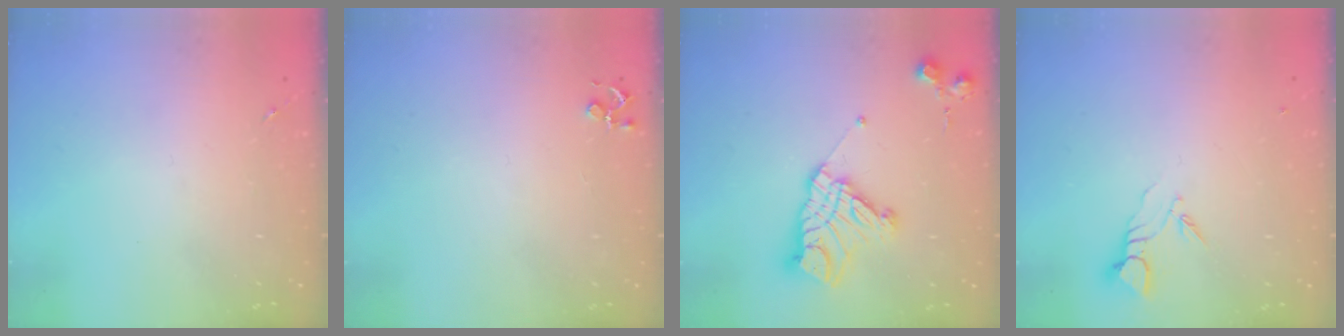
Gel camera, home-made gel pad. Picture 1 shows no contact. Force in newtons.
{"total": 3.9, "press": 3.9, "slide": 0.5}
{"total": 15.8, "press": 15.8, "slide": 1.3}
{"total": 3.7, "press": 3.7, "slide": 0.1}